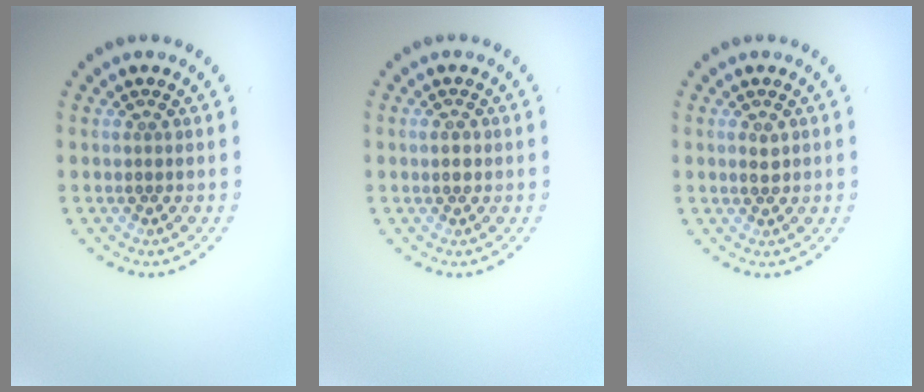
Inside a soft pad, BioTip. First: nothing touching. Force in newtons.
{"total": 1.2, "press": 1.2, "slide": 0.1}
{"total": 1.1, "press": 1.1, "slide": 0.2}